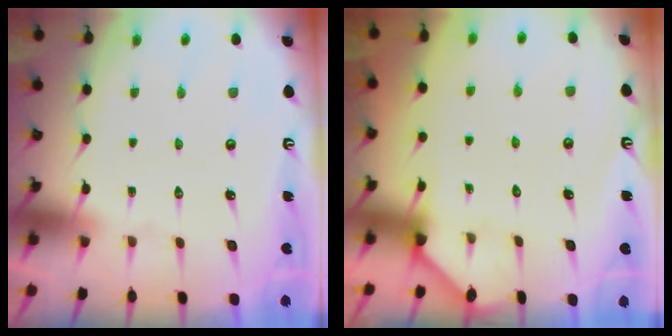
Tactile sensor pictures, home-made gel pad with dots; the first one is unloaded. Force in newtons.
{"total": 2.0, "press": 2.0, "slide": 0.1}